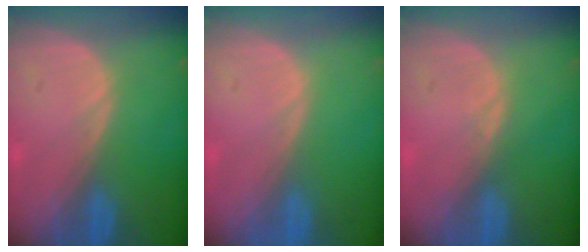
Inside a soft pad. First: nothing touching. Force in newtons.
{"total": 0.0}
{"total": 0.5, "press": 0.5, "slide": 0.1}